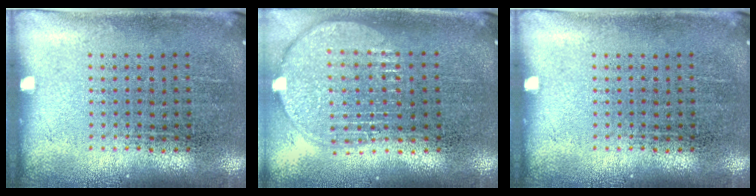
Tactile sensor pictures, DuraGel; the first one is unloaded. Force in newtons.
{"total": 2.0, "press": 1.7, "slide": 1.1}
{"total": 0.0}